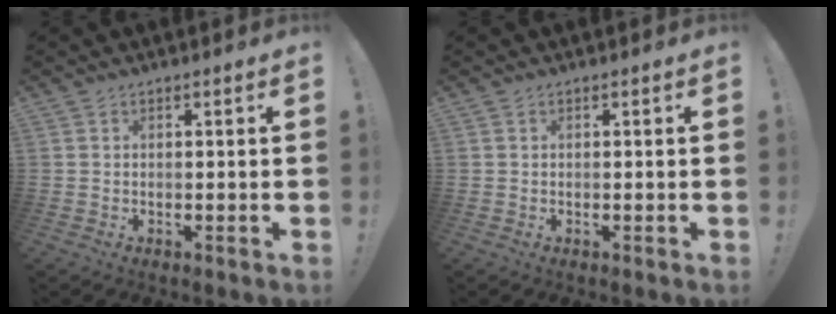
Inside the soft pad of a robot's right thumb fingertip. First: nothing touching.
{"total": 0.0}